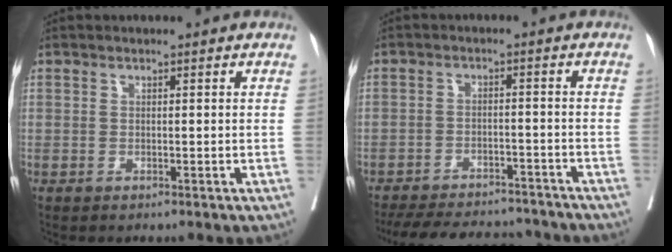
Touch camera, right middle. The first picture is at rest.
{"total": 16.0, "force": [-14.3, 5.1, 5.1], "torque": [-0.108, 0.002, -0.194]}